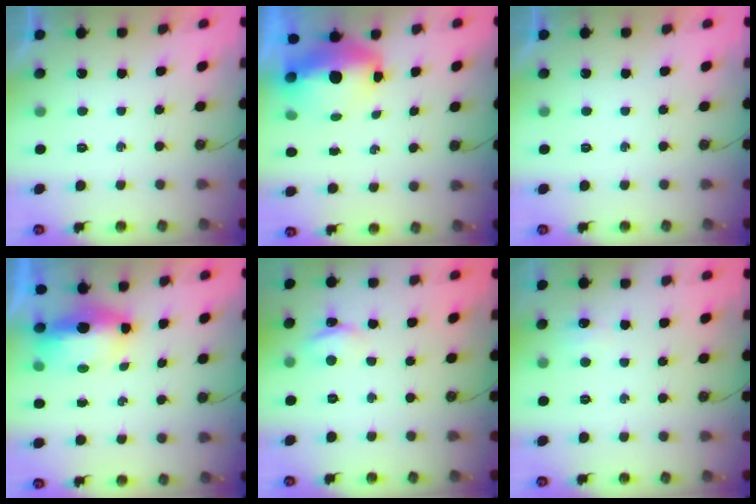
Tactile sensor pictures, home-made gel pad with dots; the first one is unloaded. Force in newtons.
{"total": 8.9, "press": 8.9, "slide": 0.9}
{"total": 0.0}
{"total": 7.0, "press": 6.8, "slide": 1.8}
{"total": 3.1, "press": 3.0, "slide": 0.5}
{"total": 5.5, "press": 5.4, "slide": 0.7}